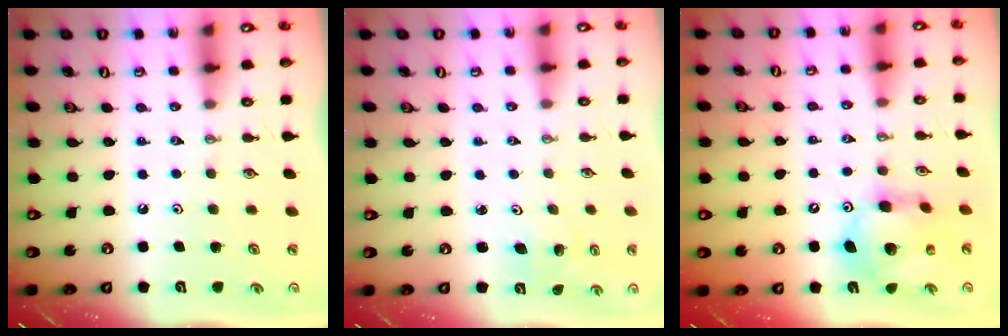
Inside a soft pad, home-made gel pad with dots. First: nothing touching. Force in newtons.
{"total": 2.3, "press": 2.3, "slide": 0.2}
{"total": 12.9, "press": 12.9, "slide": 1.1}